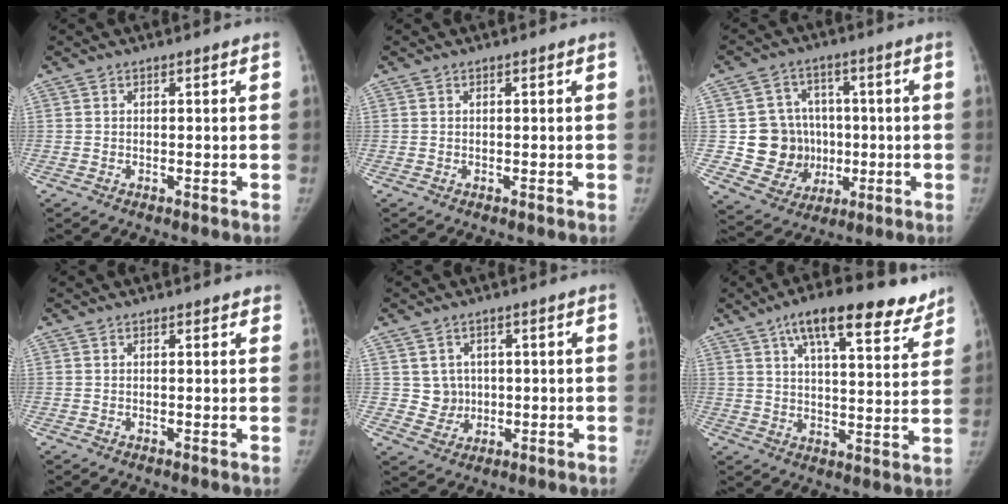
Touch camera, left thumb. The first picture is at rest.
{"total": 0.0}
{"total": 11.9, "force": [-0.5, 11.2, 4.0], "torque": [-0.012, 0.015, 0.009]}
{"total": 1.3, "force": [1.0, 0.6, 0.6], "torque": [0.006, -0.001, 0.007]}
{"total": 4.6, "force": [0.5, 4.5, 0.9], "torque": [0.013, 0.002, 0.013]}
{"total": 17.7, "force": [11.7, 6.2, 11.7], "torque": [-0.132, -0.029, 0.173]}